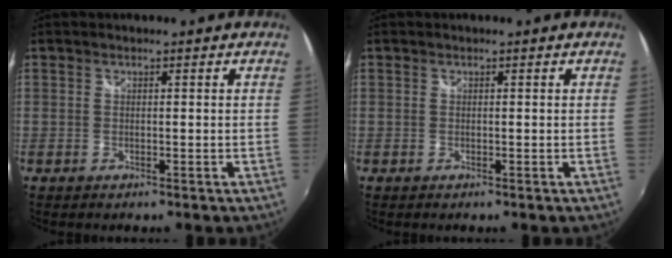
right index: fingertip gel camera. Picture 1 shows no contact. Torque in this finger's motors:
{"motor_torque": [0.01, 0.01, 0.01, 0.01]}